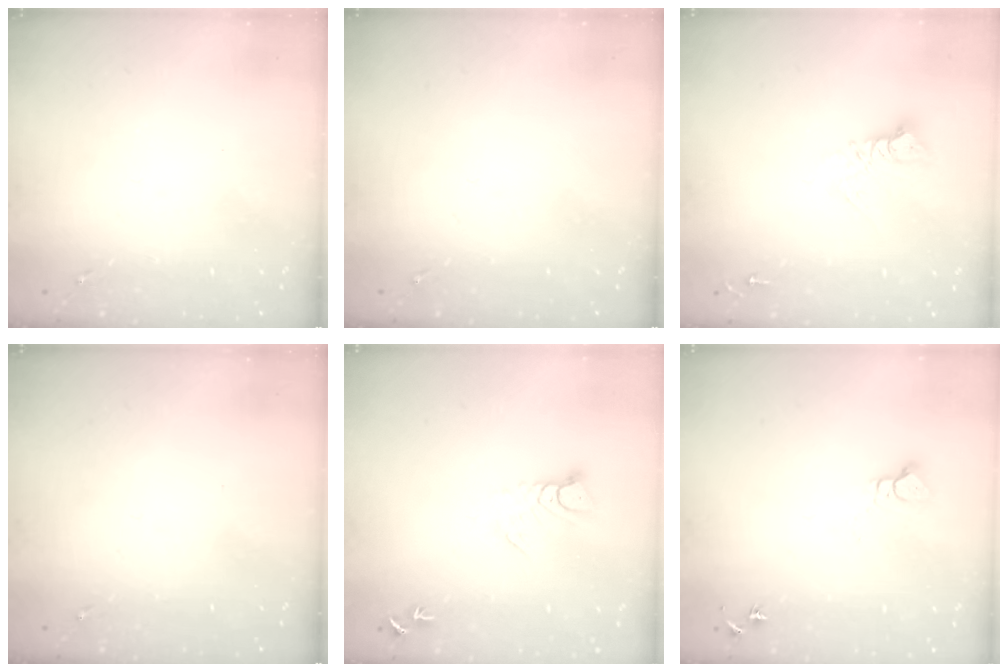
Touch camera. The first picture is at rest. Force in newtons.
{"total": 0.0}
{"total": 9.3, "press": 9.3, "slide": 0.8}
{"total": 0.0}
{"total": 5.5, "press": 5.5, "slide": 0.4}
{"total": 4.4, "press": 4.3, "slide": 0.4}